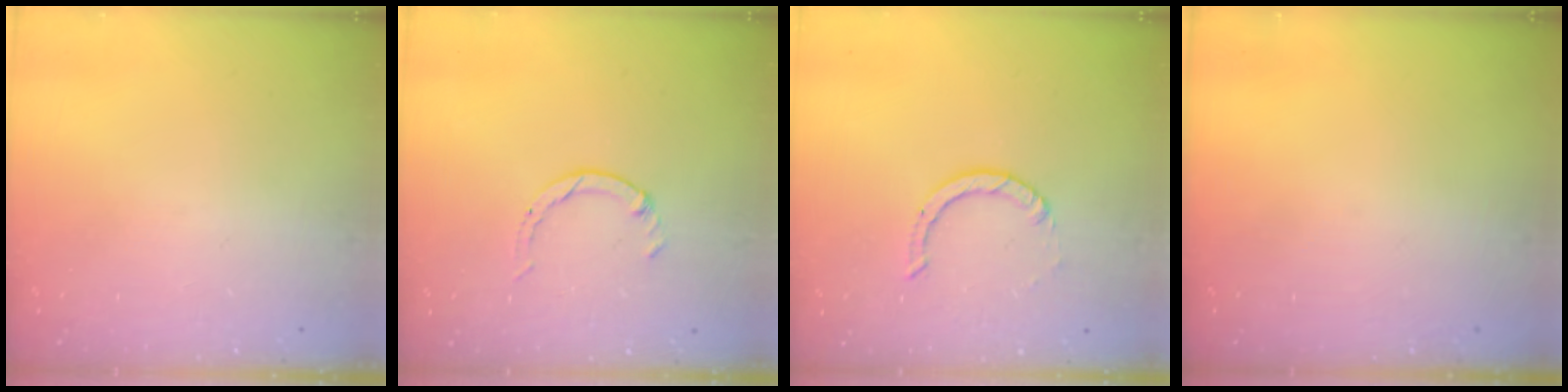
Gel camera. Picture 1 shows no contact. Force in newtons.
{"total": 0.5, "press": 0.5, "slide": 0.1}
{"total": 2.0, "press": 2.0, "slide": 0.2}
{"total": 0.0}